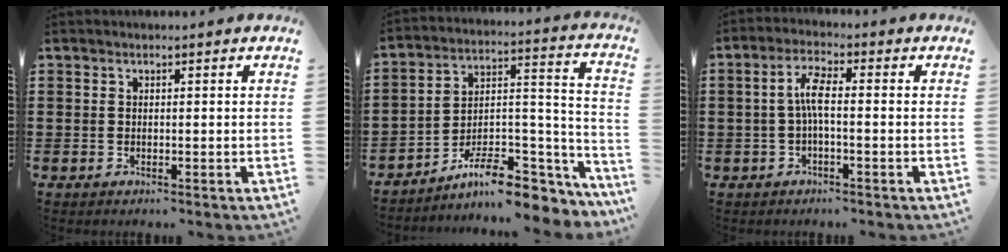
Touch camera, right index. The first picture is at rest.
{"total": 10.0, "force": [-7.8, 3.7, 5.1], "torque": [-0.081, 0.018, -0.141]}
{"total": 4.6, "force": [-0.6, 1.3, 4.3], "torque": [-0.095, 0.003, -0.018]}